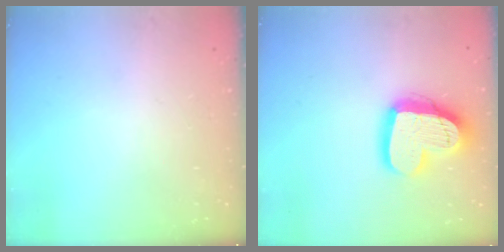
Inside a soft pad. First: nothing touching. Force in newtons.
{"total": 18.4, "press": 18.3, "slide": 1.6}